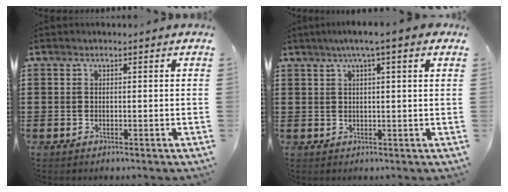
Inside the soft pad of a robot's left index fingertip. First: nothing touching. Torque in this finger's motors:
{"motor_torque": [1.26, -0.71, 0.81, 0.17]}